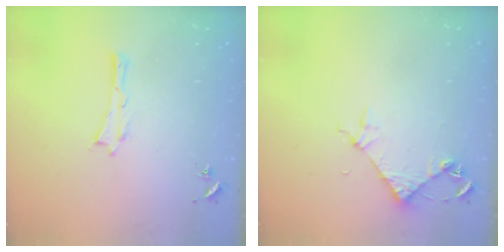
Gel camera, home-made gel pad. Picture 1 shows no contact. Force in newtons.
{"total": 4.6, "press": 4.6, "slide": 0.3}